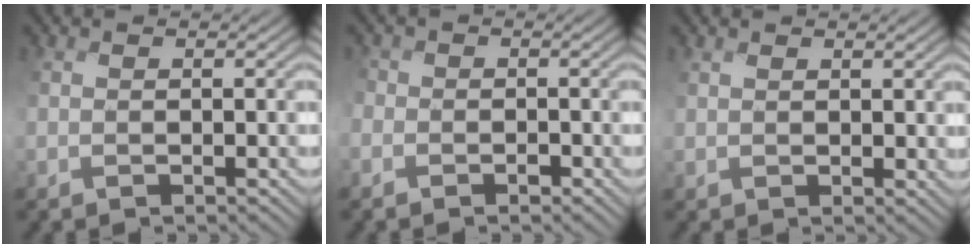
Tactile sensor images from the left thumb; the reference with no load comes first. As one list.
[{"total": 3.2, "force": [-1.7, 2.7, 0.3], "torque": [-0.016, 0.007, -0.048]}, {"total": 1.4, "force": [1.3, -0.2, -0.2], "torque": [-0.002, 0.002, 0.027]}]